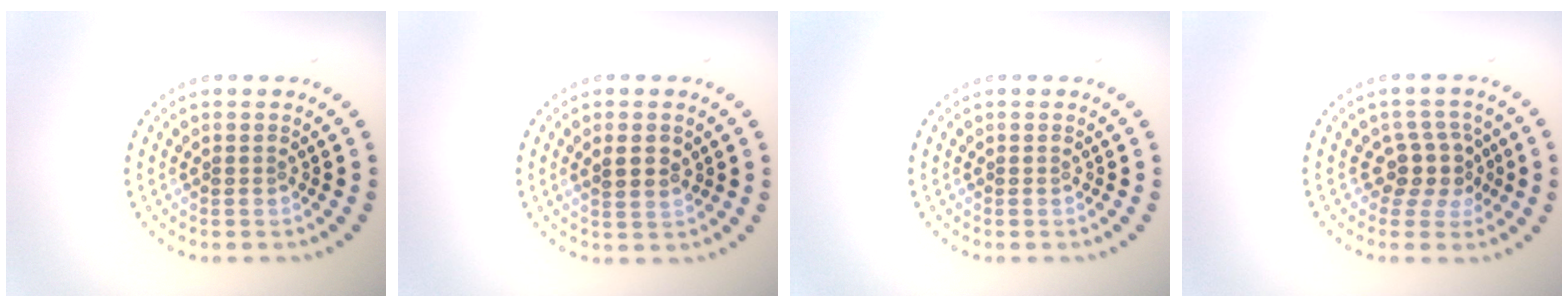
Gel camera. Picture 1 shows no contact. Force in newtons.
{"total": 1.7, "press": 1.7, "slide": 0.3}
{"total": 0.0}
{"total": 2.9, "press": 2.1, "slide": 2.0}